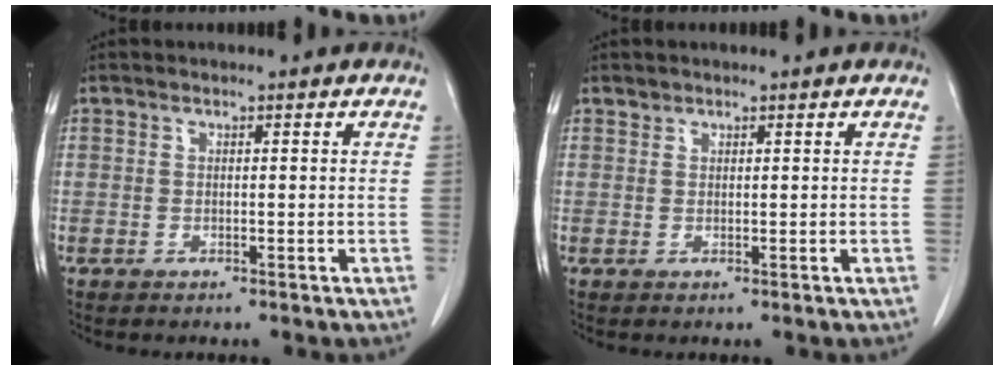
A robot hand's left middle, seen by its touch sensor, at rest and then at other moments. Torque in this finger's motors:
{"motor_torque": [0.02, -0.03, 0.01, 0.01]}